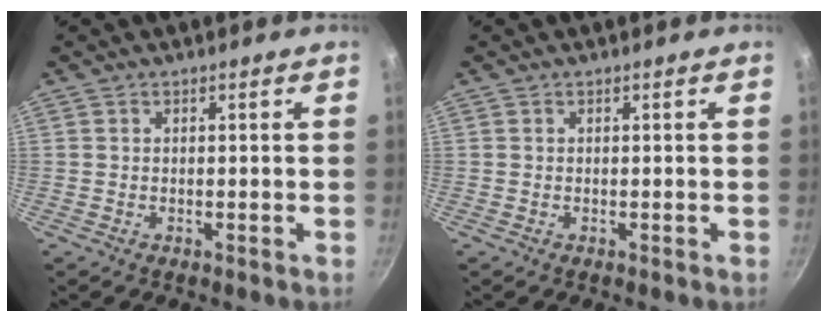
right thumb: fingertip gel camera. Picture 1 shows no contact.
{"total": 0.0}